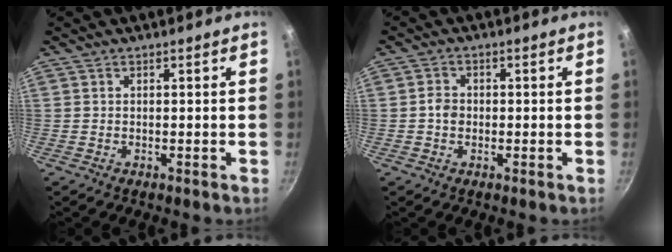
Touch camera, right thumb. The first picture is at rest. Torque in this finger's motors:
{"motor_torque": [-0.02, 0.17, 0.41, 0.25, -0.01]}